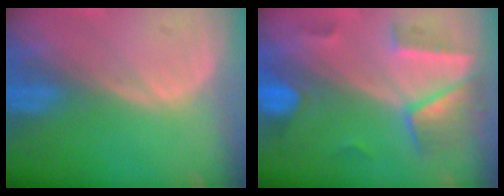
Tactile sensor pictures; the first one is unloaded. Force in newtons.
{"total": 6.9, "press": 6.4, "slide": 2.6}